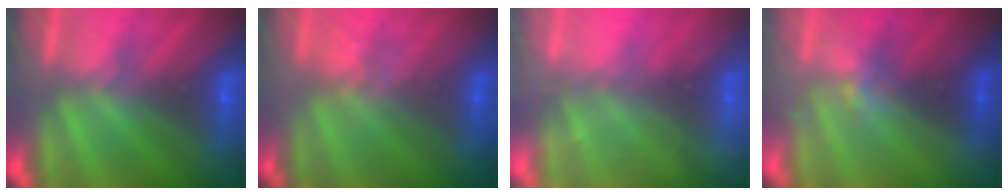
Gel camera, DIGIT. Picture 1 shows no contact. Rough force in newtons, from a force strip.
{"total": 2.1}
{"total": 2.3}
{"total": 1.7}